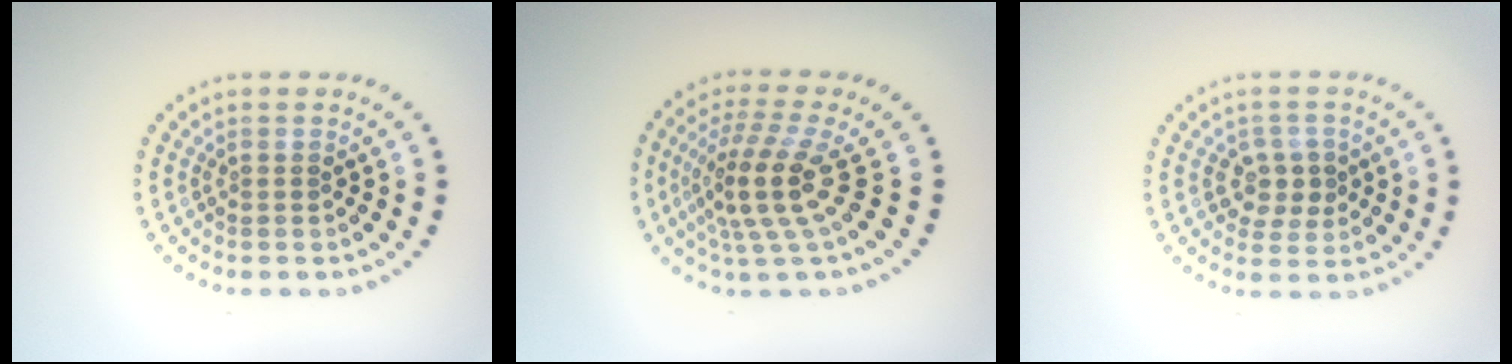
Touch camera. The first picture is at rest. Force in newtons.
{"total": 4.8, "press": 3.5, "slide": 3.2}
{"total": 2.9, "press": 2.8, "slide": 0.8}